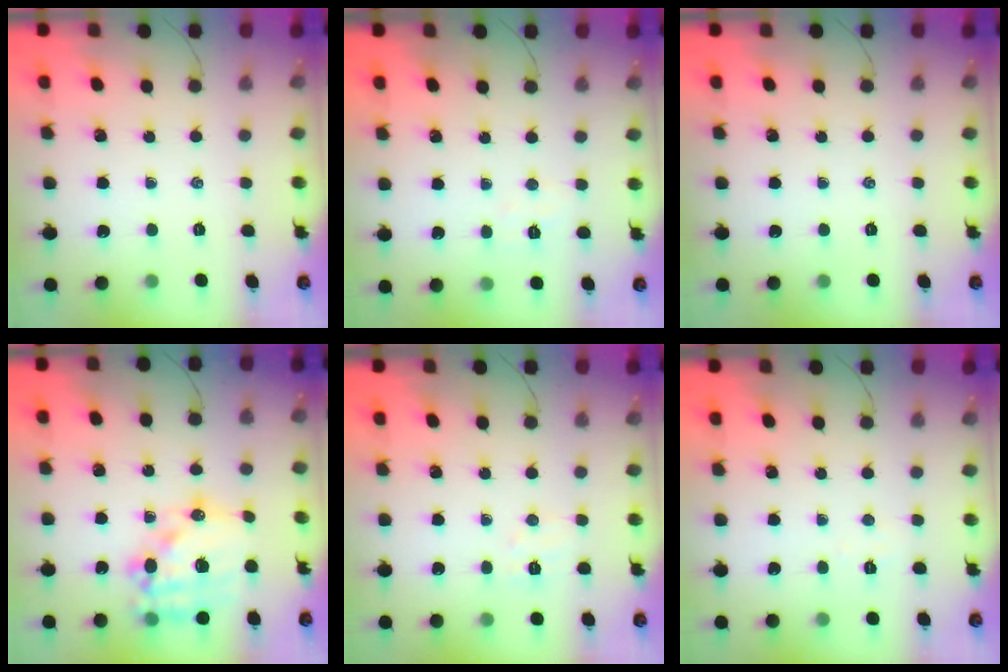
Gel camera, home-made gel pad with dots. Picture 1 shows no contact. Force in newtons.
{"total": 3.5, "press": 3.4, "slide": 0.7}
{"total": 0.0}
{"total": 18.4, "press": 18.0, "slide": 3.9}
{"total": 5.5, "press": 5.3, "slide": 1.2}
{"total": 2.4, "press": 2.3, "slide": 0.6}